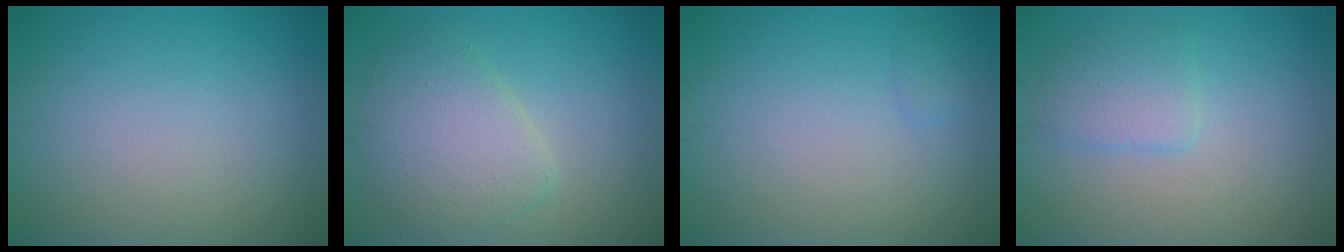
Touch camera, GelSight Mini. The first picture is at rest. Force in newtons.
{"total": 4.9, "press": 4.9, "slide": 0.3}
{"total": 0.6, "press": 0.6, "slide": 0.1}
{"total": 2.4, "press": 2.4, "slide": 0.2}